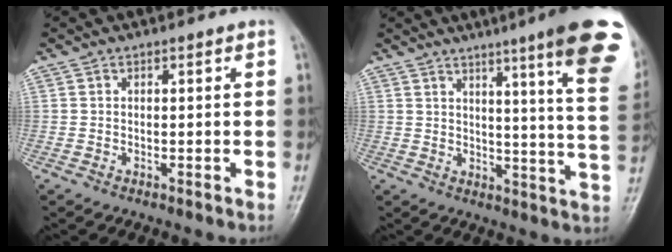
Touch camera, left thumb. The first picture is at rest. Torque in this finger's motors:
{"motor_torque": [1.63, 0.35, 2.28, -0.49, 0.35]}